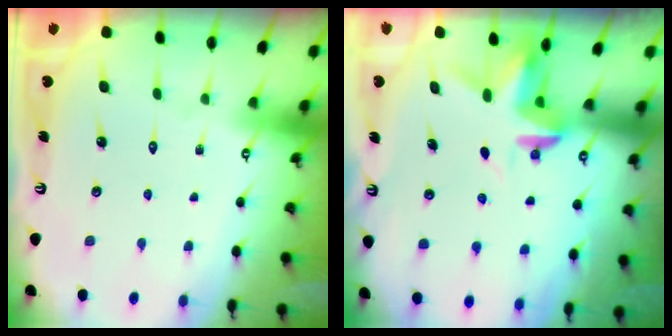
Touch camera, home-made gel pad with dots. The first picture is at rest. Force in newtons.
{"total": 3.3, "press": 3.3, "slide": 0.4}